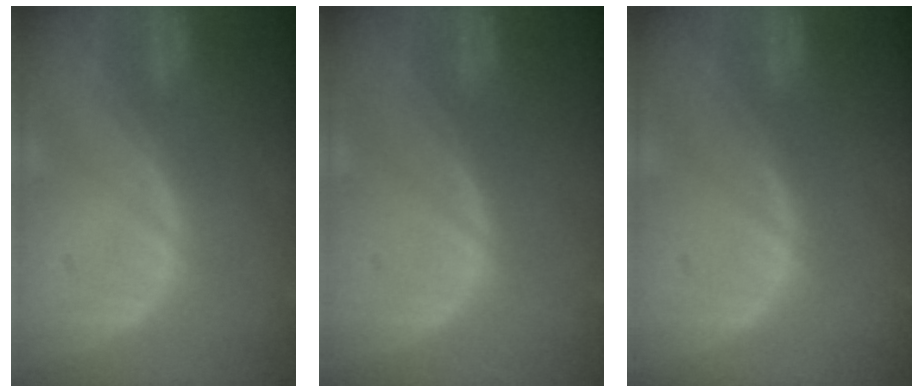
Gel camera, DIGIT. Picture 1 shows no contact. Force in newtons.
{"total": 0.0}
{"total": 0.0}